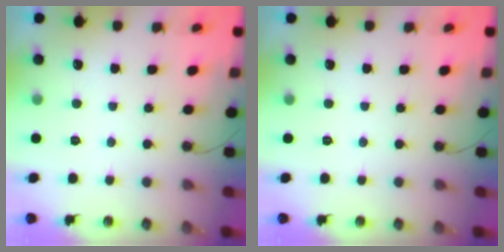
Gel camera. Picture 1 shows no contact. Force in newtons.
{"total": 0.0}